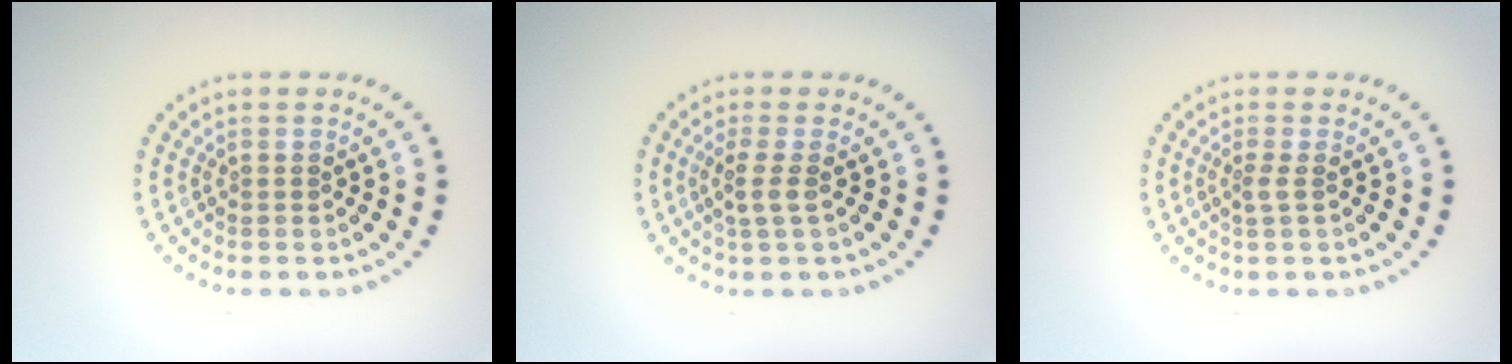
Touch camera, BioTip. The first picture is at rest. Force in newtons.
{"total": 1.5, "press": 1.3, "slide": 0.9}
{"total": 0.9, "press": 0.5, "slide": 0.8}